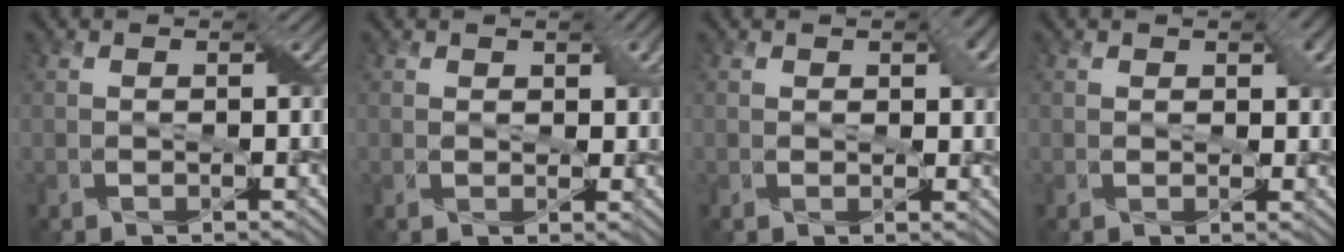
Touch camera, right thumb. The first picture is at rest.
{"total": 1.7, "force": [0.9, 1.2, 0.8], "torque": [-0.008, 0.004, 0.010]}
{"total": 2.0, "force": [0.8, 1.3, 1.3], "torque": [-0.017, -0.003, 0.008]}
{"total": 2.3, "force": [0.8, 1.7, 1.3], "torque": [-0.009, 0.004, 0.008]}